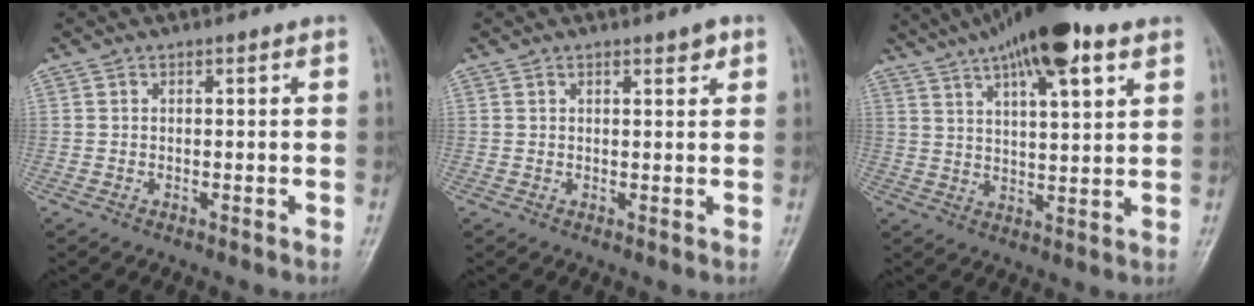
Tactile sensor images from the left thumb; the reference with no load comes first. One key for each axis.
{"total": 2.0, "fx": 1.2, "fy": 0.6, "fz": 1.4, "tx": -0.016, "ty": -0.006, "tz": 0.017}
{"total": 16.9, "fx": 10.1, "fy": 4.7, "fz": 12.7, "tx": -0.200, "ty": -0.011, "tz": 0.164}